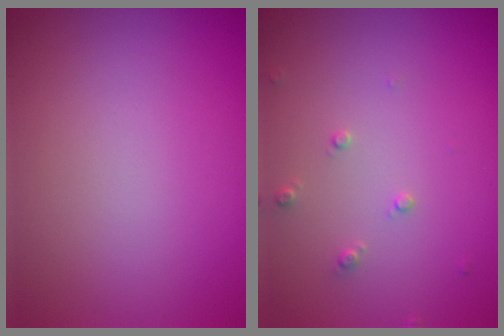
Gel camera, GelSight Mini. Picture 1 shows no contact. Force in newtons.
{"total": 1.1, "press": 1.1, "slide": 0.2}